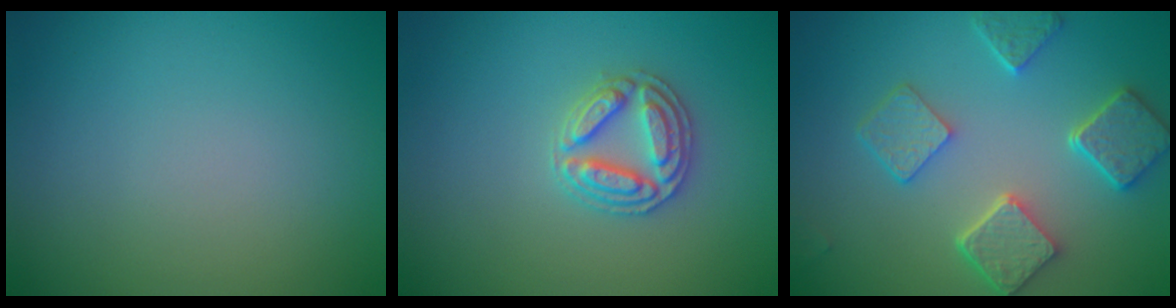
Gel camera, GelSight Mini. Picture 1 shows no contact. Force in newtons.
{"total": 2.9, "press": 2.9, "slide": 0.2}
{"total": 5.5, "press": 4.4, "slide": 3.3}